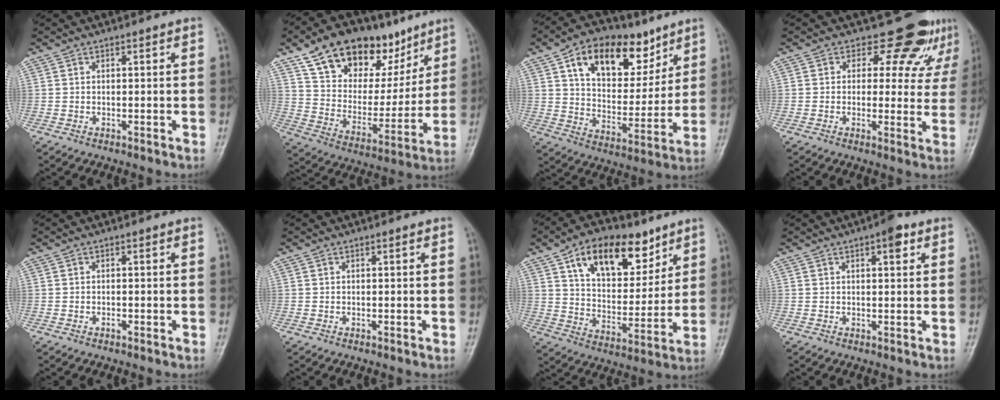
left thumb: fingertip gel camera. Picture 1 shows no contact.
{"total": 22.9, "force": [14.0, 12.8, 12.8], "torque": [-0.157, -0.036, 0.238]}
{"total": 19.3, "force": [10.1, 11.4, 11.8], "torque": [-0.139, -0.031, 0.170]}
{"total": 9.7, "force": [7.4, 5.5, 3.1], "torque": [0.010, -0.040, 0.074]}
{"total": 0.6, "force": [-0.3, 0.3, 0.3], "torque": [-0.004, 0.001, -0.007]}
{"total": 0.0}
{"total": 17.8, "force": [9.8, 10.0, 11.1], "torque": [-0.129, -0.038, 0.167]}
{"total": 3.5, "force": [1.7, 1.3, 2.7], "torque": [-0.029, -0.002, 0.019]}